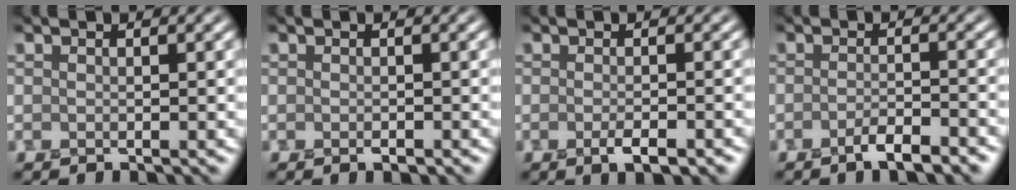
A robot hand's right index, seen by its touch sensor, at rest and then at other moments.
{"total": 0.8, "force": [-0.4, 0.3, 0.6], "torque": [-0.012, -0.006, -0.005]}
{"total": 2.3, "force": [-1.3, 0.5, 1.8], "torque": [-0.031, -0.011, -0.020]}
{"total": 2.7, "force": [-2.0, 0.6, 1.8], "torque": [-0.029, -0.003, -0.037]}